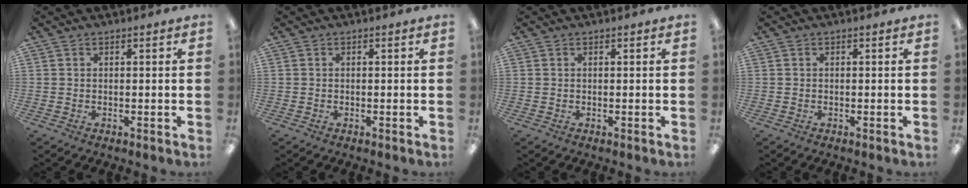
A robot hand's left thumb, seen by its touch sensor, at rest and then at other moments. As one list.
[{"total": 0.0}, {"total": 0.0}, {"total": 0.0}]